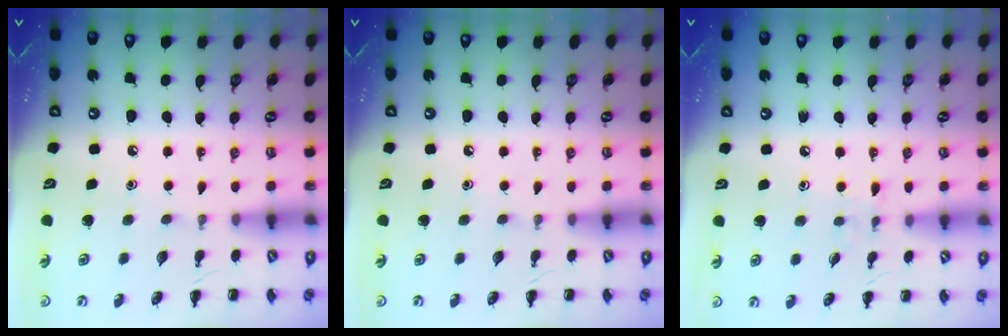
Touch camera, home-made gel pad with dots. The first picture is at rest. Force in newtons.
{"total": 0.0}
{"total": 4.6, "press": 4.2, "slide": 2.0}